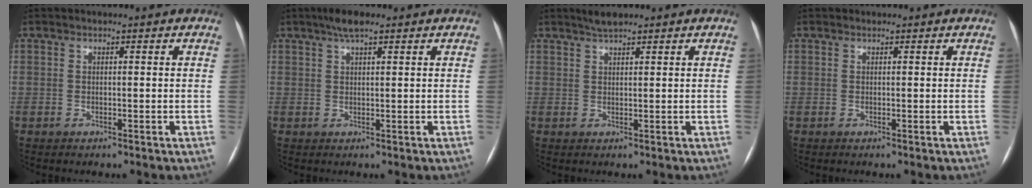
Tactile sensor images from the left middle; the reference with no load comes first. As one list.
[{"total": 3.5, "force": [2.4, 0.7, 2.5], "torque": [-0.050, 0.012, 0.042]}, {"total": 2.1, "force": [1.8, 0.2, 1.1], "torque": [-0.024, 0.005, 0.035]}, {"total": 0.0}]